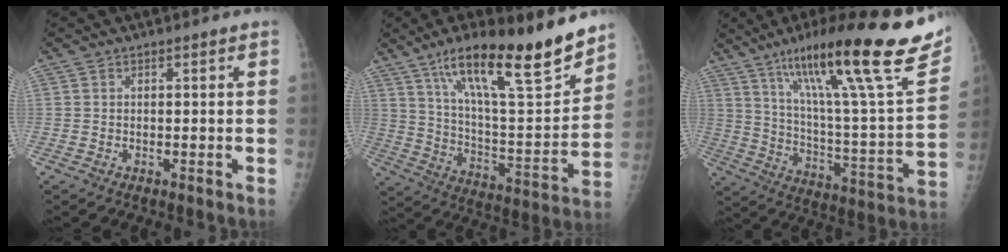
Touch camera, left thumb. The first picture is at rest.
{"total": 24.1, "force": [16.3, 5.1, 16.9], "torque": [-0.250, -0.069, 0.275]}
{"total": 32.5, "force": [19.5, 5.3, 25.4], "torque": [-0.362, -0.039, 0.305]}